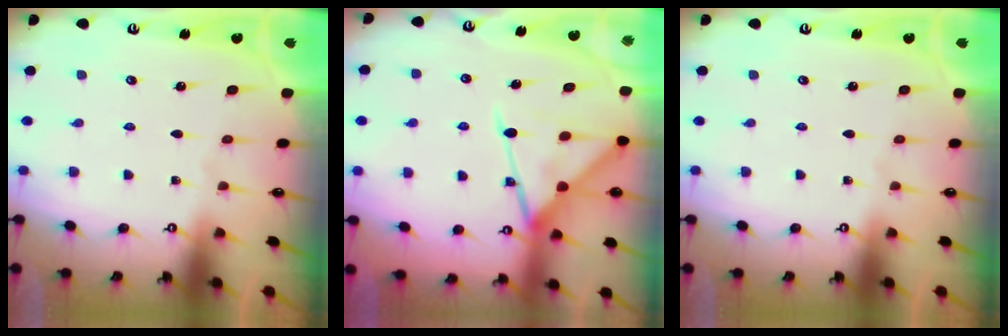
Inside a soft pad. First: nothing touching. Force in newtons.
{"total": 14.9, "press": 14.9, "slide": 1.2}
{"total": 0.0}